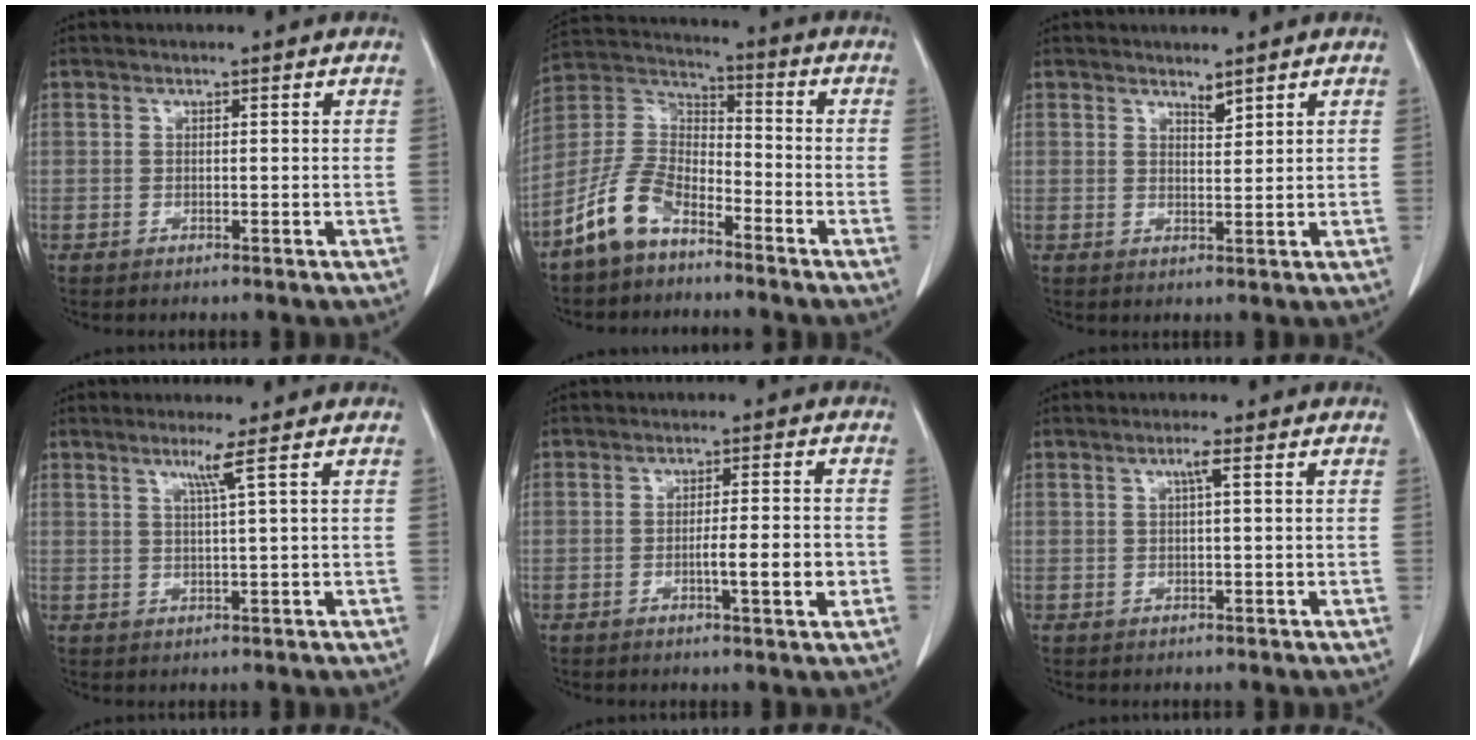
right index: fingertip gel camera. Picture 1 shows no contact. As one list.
[{"total": 11.1, "force": [-7.3, 5.3, 6.5], "torque": [-0.157, 0.013, -0.151]}, {"total": 2.0, "force": [1.8, 0.6, 0.9], "torque": [-0.018, -0.006, 0.036]}, {"total": 3.2, "force": [1.6, -0.8, 2.6], "torque": [-0.054, -0.006, 0.035]}, {"total": 6.3, "force": [-1.6, 0.8, 6.0], "torque": [-0.093, 0.001, -0.021]}, {"total": 2.0, "force": [0.7, 0.2, 1.9], "torque": [-0.038, 0.004, 0.015]}]